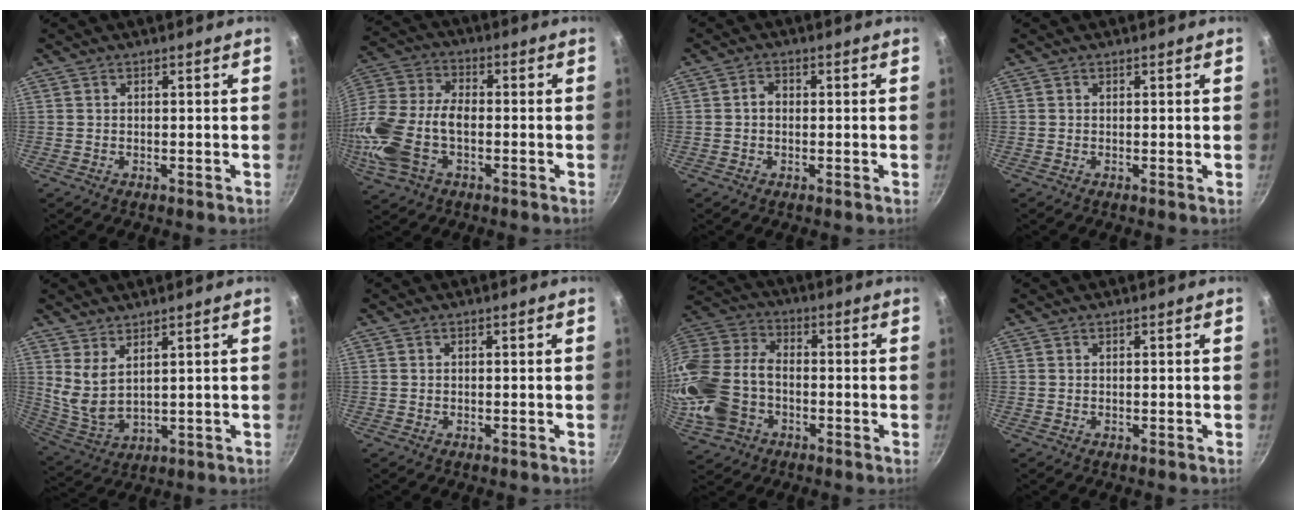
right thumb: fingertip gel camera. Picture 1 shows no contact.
{"total": 17.2, "force": [-3.9, 10.3, 13.2], "torque": [-0.283, 0.024, -0.085]}
{"total": 2.1, "force": [-0.1, 1.7, 1.2], "torque": [-0.014, 0.008, -0.005]}
{"total": 0.0}
{"total": 6.4, "force": [3.7, 2.6, 4.5], "torque": [-0.081, -0.047, 0.085]}
{"total": 0.0}
{"total": 19.8, "force": [-5.5, 14.2, 12.7], "torque": [-0.292, 0.044, -0.115]}
{"total": 0.0}